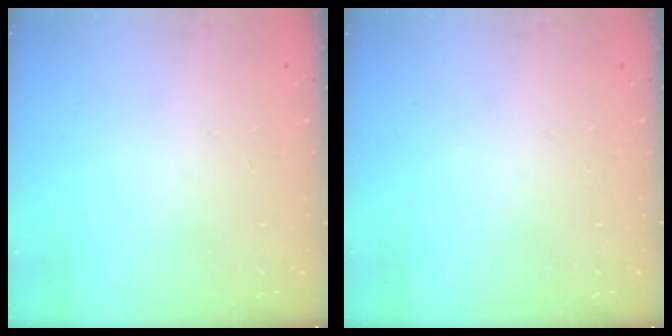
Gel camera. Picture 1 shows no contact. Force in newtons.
{"total": 0.0}